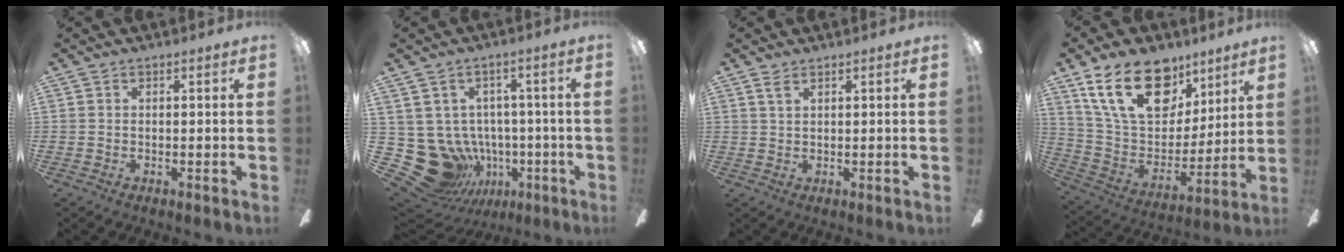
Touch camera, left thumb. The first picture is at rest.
{"total": 14.6, "force": [-4.2, 12.2, 6.8], "torque": [-0.176, 0.008, -0.049]}
{"total": 1.8, "force": [1.2, 0.8, 1.1], "torque": [-0.025, 0.001, 0.023]}
{"total": 23.7, "force": [13.1, 13.9, 14.0], "torque": [-0.248, -0.061, 0.238]}